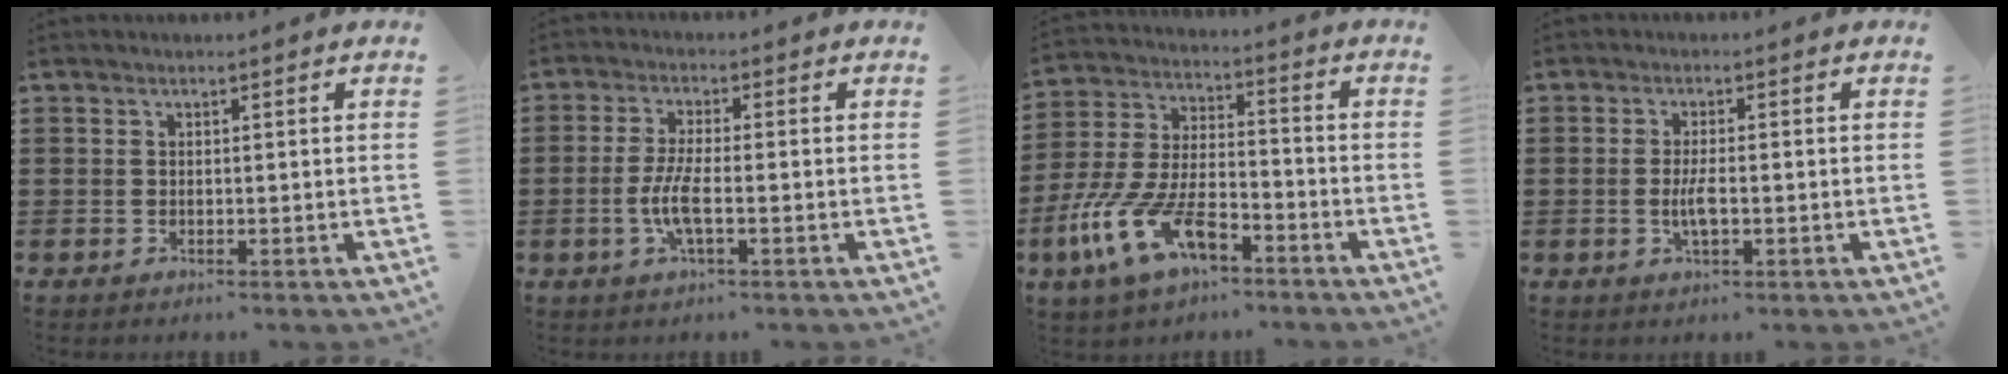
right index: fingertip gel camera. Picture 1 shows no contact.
{"total": 5.4, "force": [-1.4, 1.3, 5.0], "torque": [-0.113, -0.004, -0.033]}
{"total": 12.3, "force": [-6.7, 5.1, 8.9], "torque": [-0.215, 0.002, -0.132]}
{"total": 3.5, "force": [-0.7, 0.9, 3.3], "torque": [-0.070, -0.003, -0.017]}